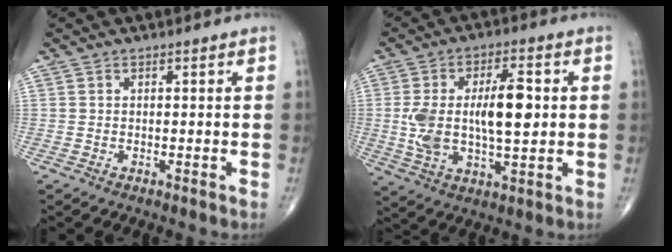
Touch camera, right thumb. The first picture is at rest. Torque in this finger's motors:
{"motor_torque": [1.18, 1.40, 0.93, 0.72, 0.25]}